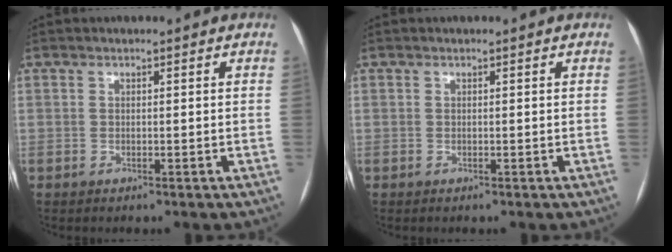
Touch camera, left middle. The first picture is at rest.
{"total": 0.0}